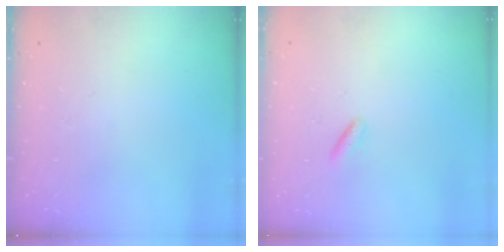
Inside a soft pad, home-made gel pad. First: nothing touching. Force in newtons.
{"total": 2.1, "press": 2.0, "slide": 0.8}